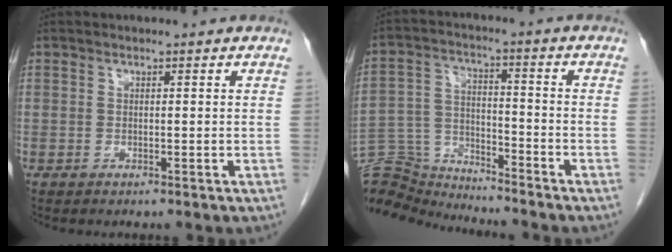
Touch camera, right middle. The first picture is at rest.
{"total": 11.2, "force": [-11.2, 0.4, -0.3], "torque": [0.000, 0.029, -0.209]}